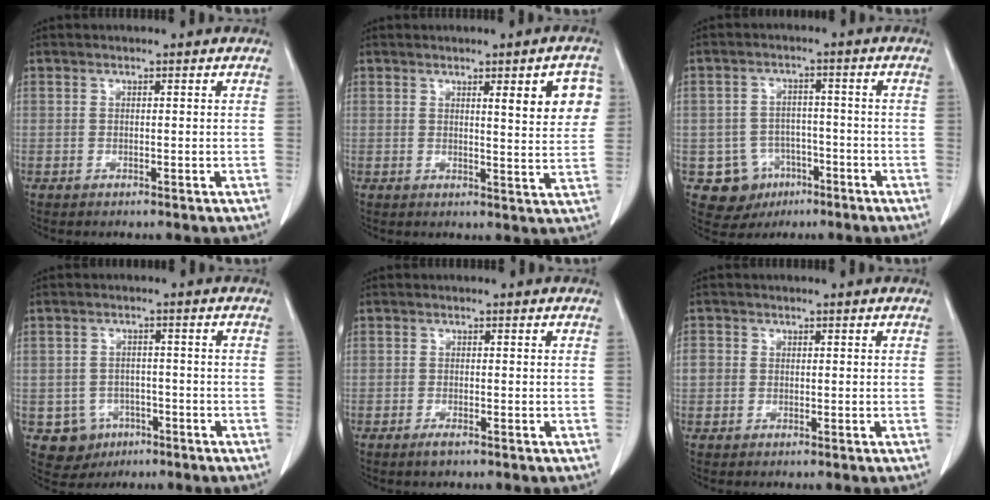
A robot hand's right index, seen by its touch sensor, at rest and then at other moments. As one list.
[{"total": 7.0, "force": [2.6, 1.2, 6.4], "torque": [-0.073, -0.002, 0.029]}, {"total": 7.9, "force": [-3.5, 7.1, 1.1], "torque": [-0.015, 0.012, -0.042]}, {"total": 5.4, "force": [-2.2, 4.9, 0.7], "torque": [-0.009, 0.010, -0.025]}, {"total": 1.4, "force": [-1.0, 0.2, 1.0], "torque": [-0.020, -0.003, -0.017]}, {"total": 2.7, "force": [0.0, 2.5, 0.9], "torque": [-0.015, 0.011, 0.001]}]